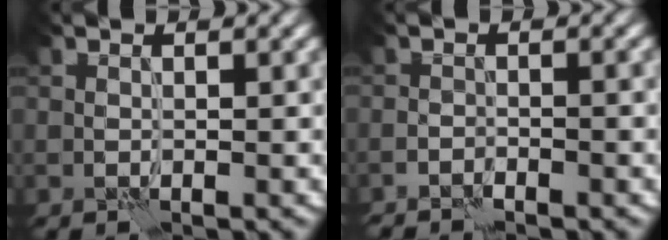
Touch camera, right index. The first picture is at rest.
{"total": 1.7, "force": [-1.6, 0.0, 0.4], "torque": [-0.008, 0.007, -0.033]}